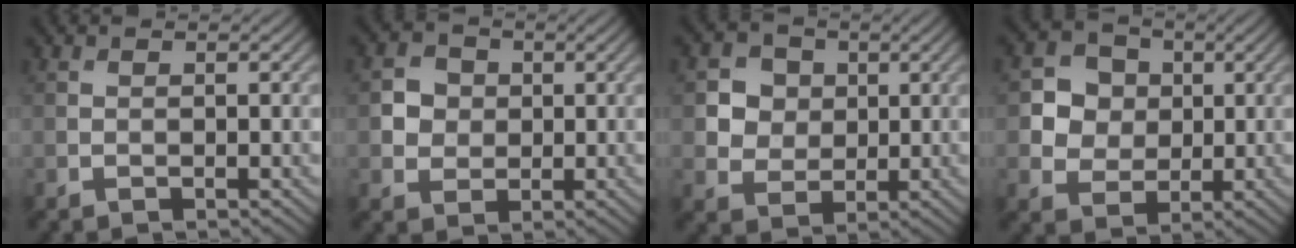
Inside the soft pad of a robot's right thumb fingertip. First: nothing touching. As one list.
[{"total": 3.6, "force": [0.2, 3.3, 1.3], "torque": [-0.032, 0.001, -0.004]}, {"total": 5.1, "force": [1.2, 4.6, 1.9], "torque": [-0.065, -0.003, 0.017]}, {"total": 5.8, "force": [0.8, 5.2, 2.2], "torque": [-0.059, 0.005, 0.000]}]